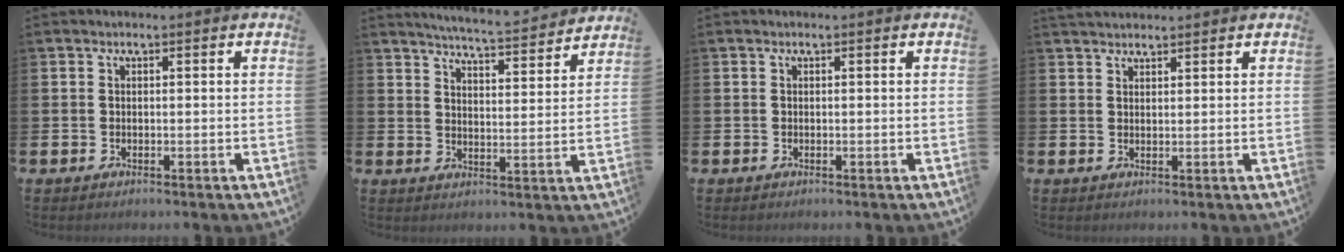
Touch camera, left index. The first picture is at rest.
{"total": 5.7, "force": [5.6, -0.3, 0.9], "torque": [-0.036, -0.041, 0.096]}
{"total": 0.0}
{"total": 2.2, "force": [2.1, 0.5, 0.1], "torque": [0.000, -0.005, 0.037]}